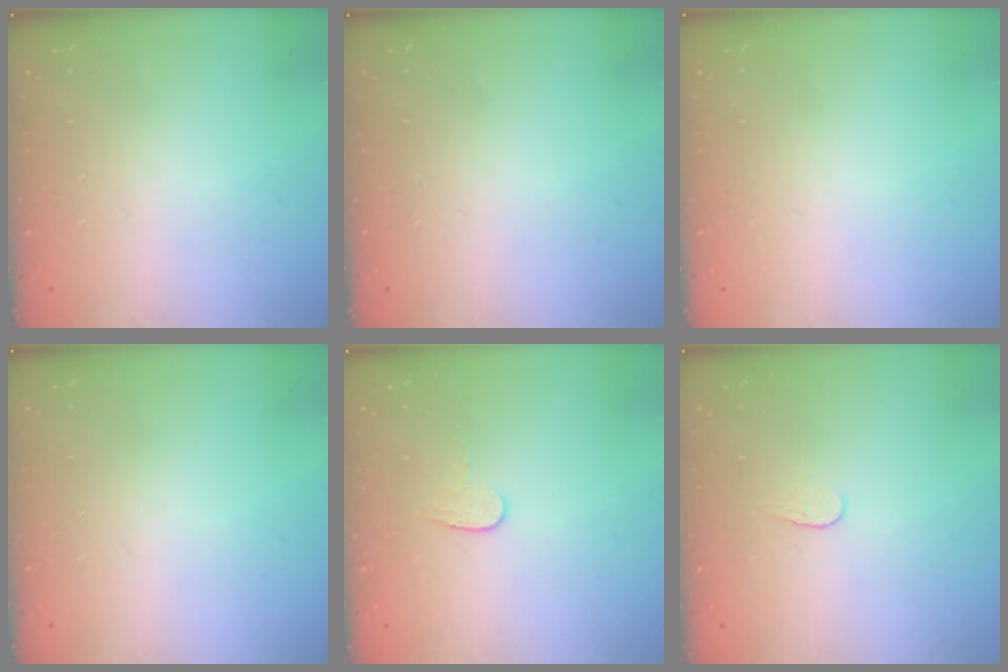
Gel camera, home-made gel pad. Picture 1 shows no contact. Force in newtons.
{"total": 0.0}
{"total": 0.0}
{"total": 0.0}
{"total": 5.8, "press": 5.8, "slide": 0.3}
{"total": 3.8, "press": 3.8, "slide": 0.3}